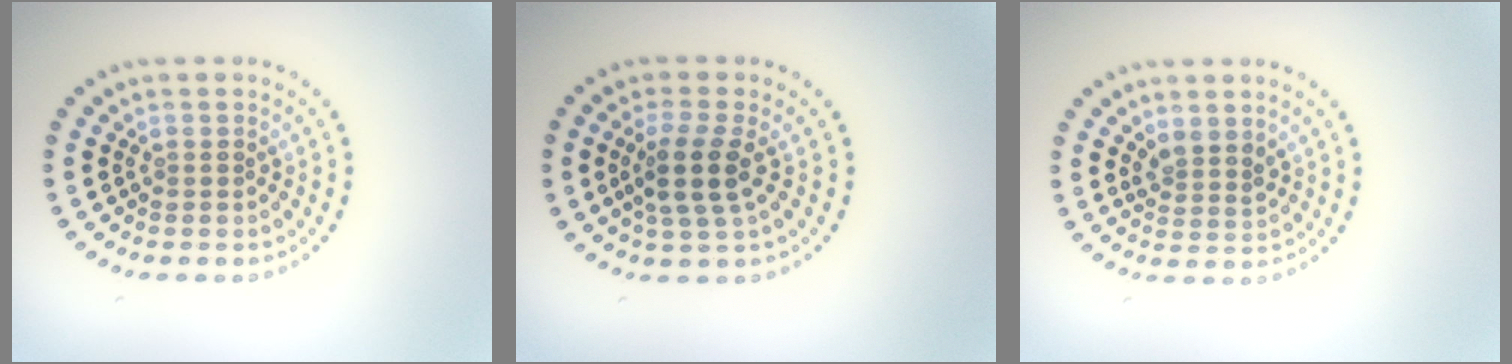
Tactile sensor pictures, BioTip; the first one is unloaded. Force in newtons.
{"total": 3.4, "press": 2.8, "slide": 1.9}
{"total": 1.8, "press": 1.5, "slide": 1.1}